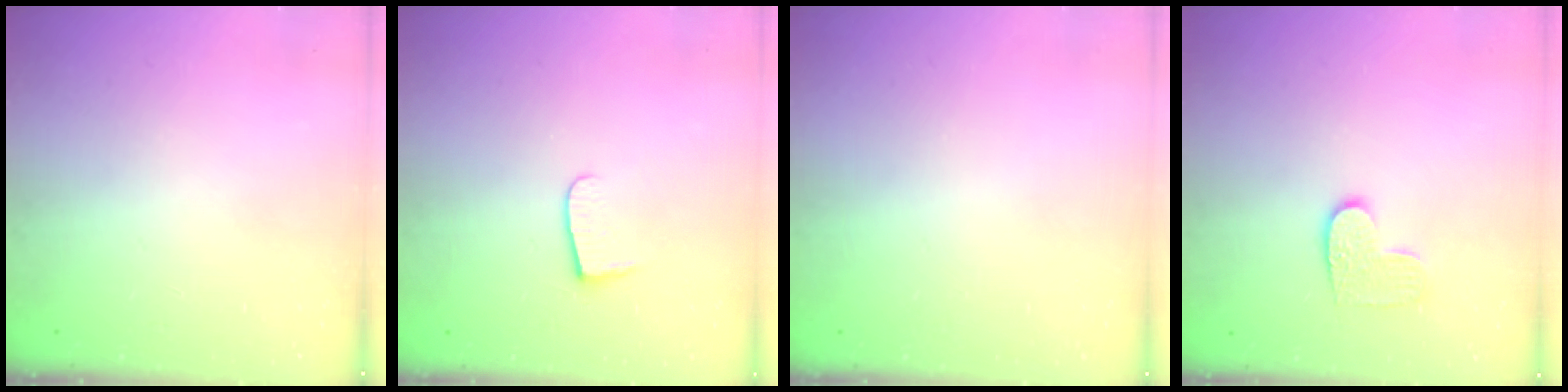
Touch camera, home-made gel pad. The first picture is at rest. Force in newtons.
{"total": 4.8, "press": 4.8, "slide": 0.6}
{"total": 0.6, "press": 0.6, "slide": 0.2}
{"total": 6.4, "press": 6.4, "slide": 0.3}